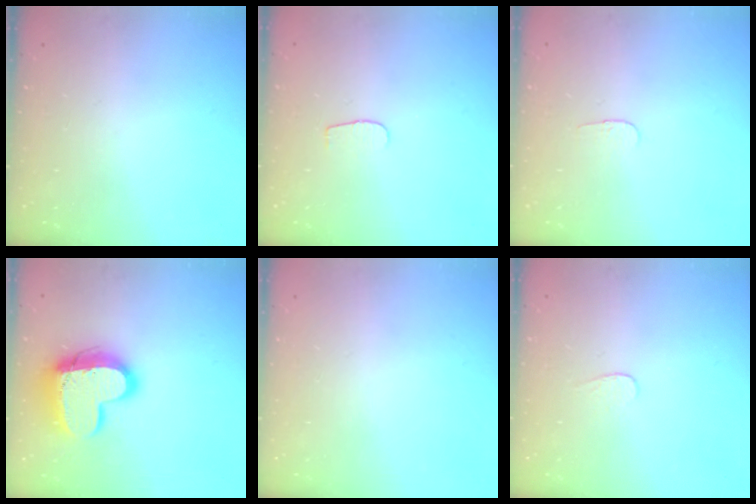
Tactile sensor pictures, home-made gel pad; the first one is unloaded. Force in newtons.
{"total": 3.8, "press": 3.7, "slide": 0.4}
{"total": 2.8, "press": 2.8, "slide": 0.3}
{"total": 16.3, "press": 16.3, "slide": 1.3}
{"total": 0.0}
{"total": 3.1, "press": 3.0, "slide": 0.3}